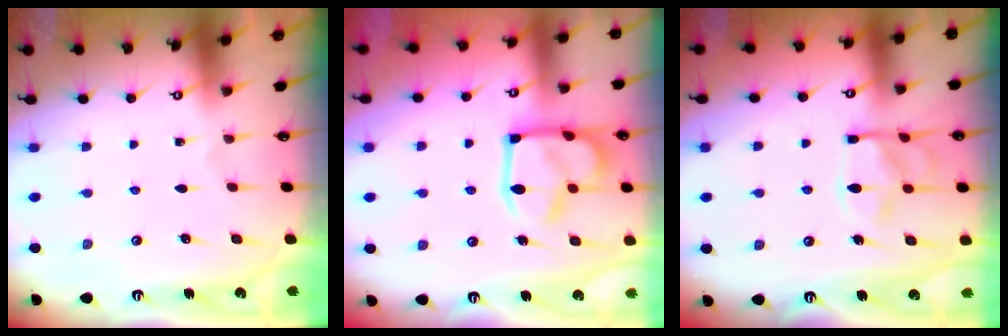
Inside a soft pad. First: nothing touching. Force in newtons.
{"total": 10.9, "press": 10.8, "slide": 1.2}
{"total": 12.8, "press": 12.7, "slide": 1.4}